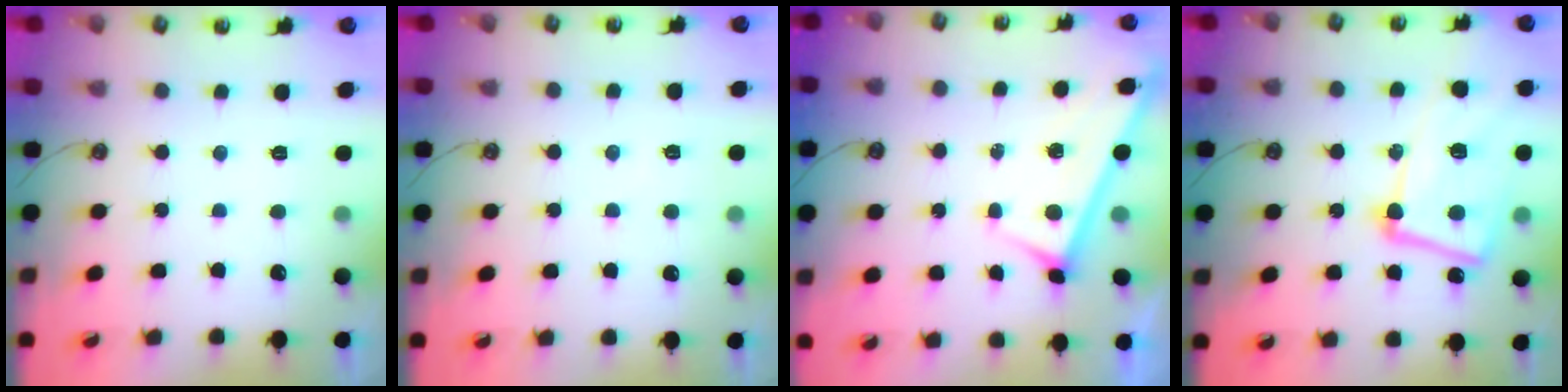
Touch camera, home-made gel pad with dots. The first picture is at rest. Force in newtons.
{"total": 2.9, "press": 2.9, "slide": 0.3}
{"total": 3.2, "press": 3.2, "slide": 0.3}
{"total": 14.9, "press": 14.7, "slide": 2.3}